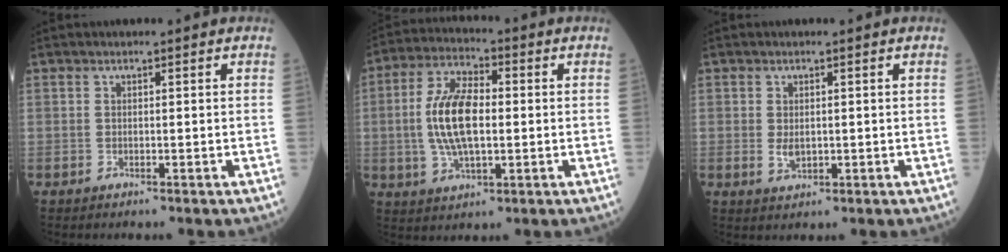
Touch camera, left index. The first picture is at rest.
{"total": 10.8, "force": [-0.2, 4.2, 9.9], "torque": [-0.209, 0.011, -0.003]}
{"total": 2.1, "force": [0.0, 1.3, 1.7], "torque": [-0.035, -0.005, 0.005]}